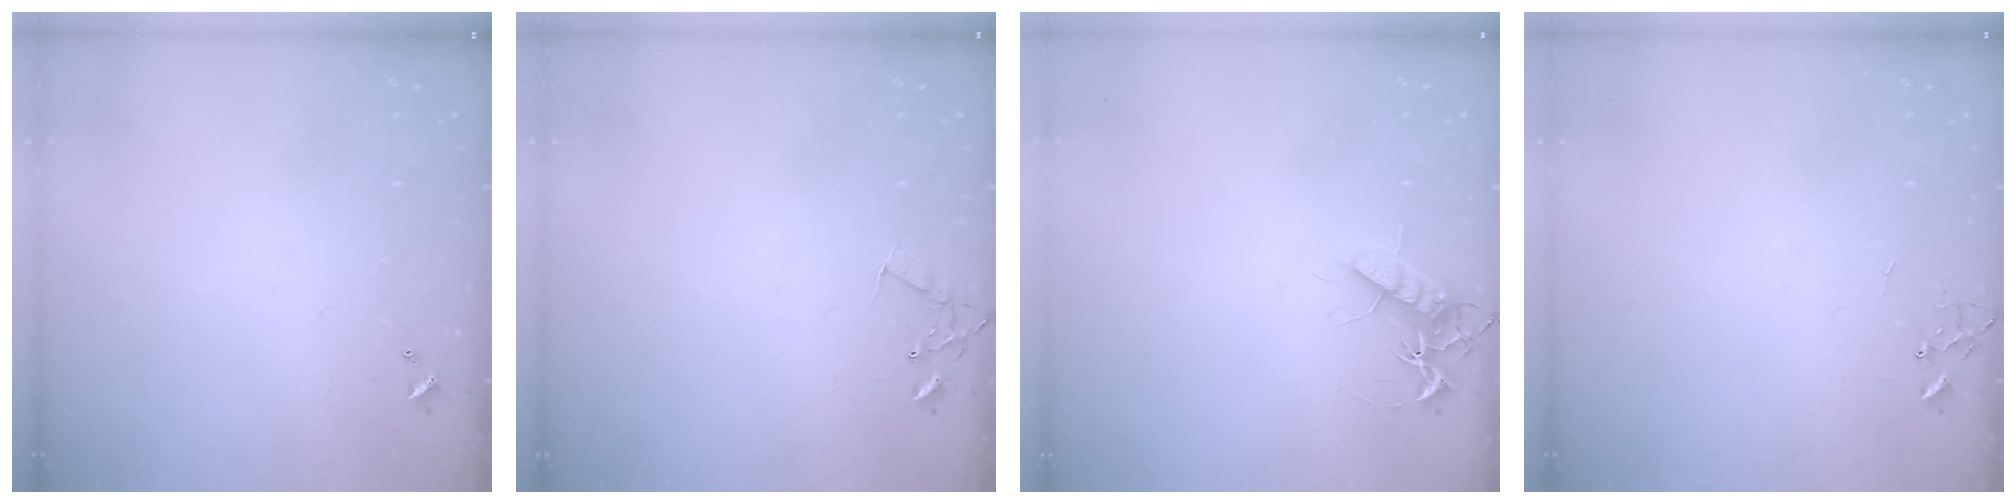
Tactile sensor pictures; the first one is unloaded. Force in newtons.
{"total": 7.1, "press": 7.1, "slide": 0.5}
{"total": 10.8, "press": 10.8, "slide": 0.4}
{"total": 0.0}